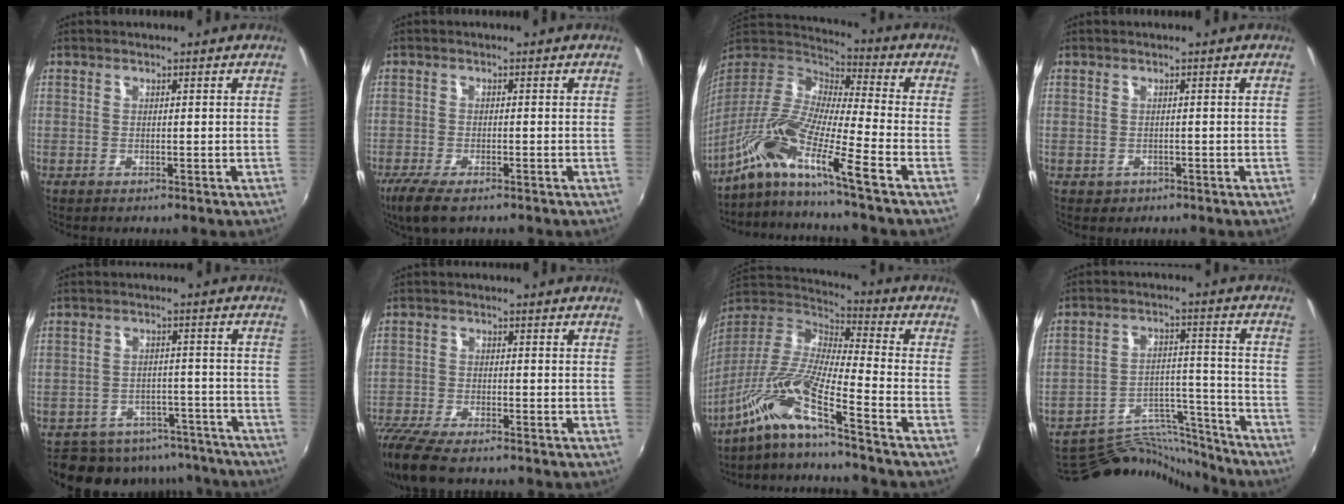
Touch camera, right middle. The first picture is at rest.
{"total": 6.1, "force": [-4.3, 1.7, 4.0], "torque": [-0.098, -0.027, -0.080]}
{"total": 15.1, "force": [-10.1, -0.2, 11.3], "torque": [-0.212, -0.017, -0.209]}
{"total": 1.3, "force": [-0.4, 1.1, 0.3], "torque": [-0.008, -0.003, -0.003]}
{"total": 12.8, "force": [-11.2, 5.6, 2.7], "torque": [-0.051, 0.021, -0.140]}
{"total": 11.3, "force": [-9.4, 2.6, 5.7], "torque": [-0.151, -0.041, -0.176]}
{"total": 12.9, "force": [-9.4, -0.6, 8.9], "torque": [-0.165, -0.009, -0.193]}
{"total": 14.9, "force": [-14.6, 2.5, 2.0], "torque": [-0.042, 0.036, -0.231]}